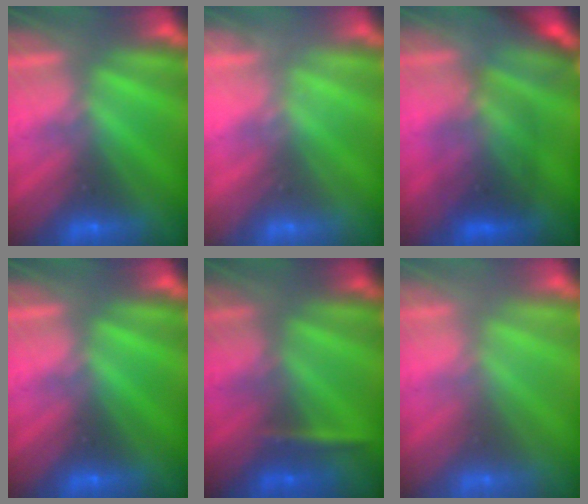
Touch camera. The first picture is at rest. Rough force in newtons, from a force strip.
{"total": 2.1}
{"total": 2.6}
{"total": 0.0}
{"total": 2.4}
{"total": 2.9}